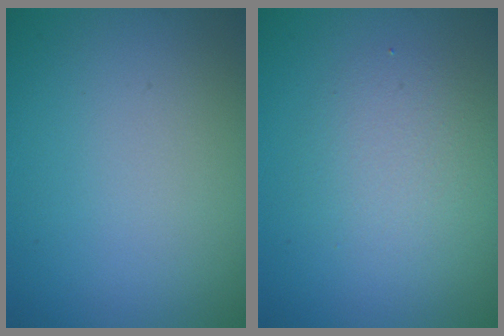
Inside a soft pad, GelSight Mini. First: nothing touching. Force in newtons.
{"total": 2.9, "press": 2.9, "slide": 0.2}